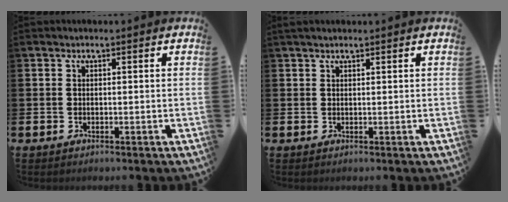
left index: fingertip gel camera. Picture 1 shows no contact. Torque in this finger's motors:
{"motor_torque": [0.09, -0.06, -0.14, 0.00]}